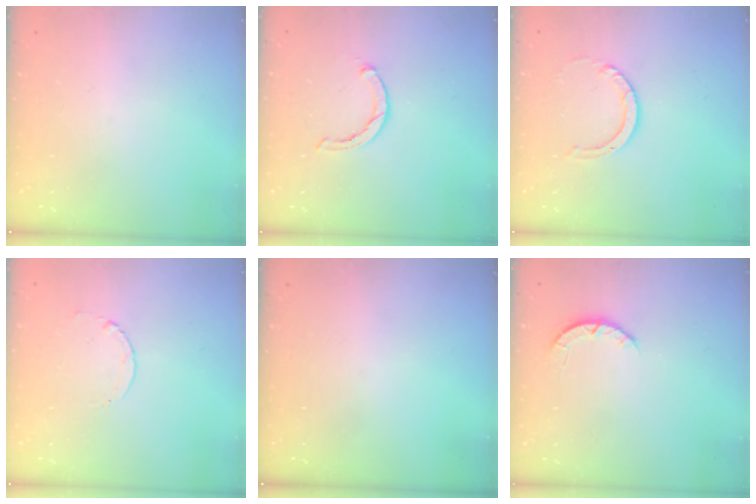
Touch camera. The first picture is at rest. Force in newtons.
{"total": 2.3, "press": 2.2, "slide": 0.5}
{"total": 3.8, "press": 3.8, "slide": 0.3}
{"total": 2.3, "press": 2.3, "slide": 0.3}
{"total": 0.0}
{"total": 2.7, "press": 2.6, "slide": 0.4}